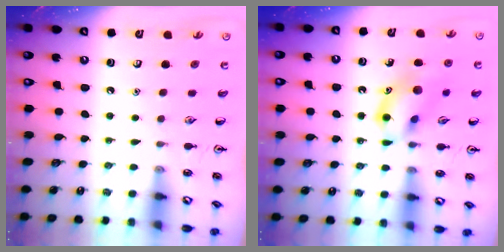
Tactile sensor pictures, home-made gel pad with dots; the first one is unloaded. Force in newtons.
{"total": 12.0, "press": 11.9, "slide": 1.2}